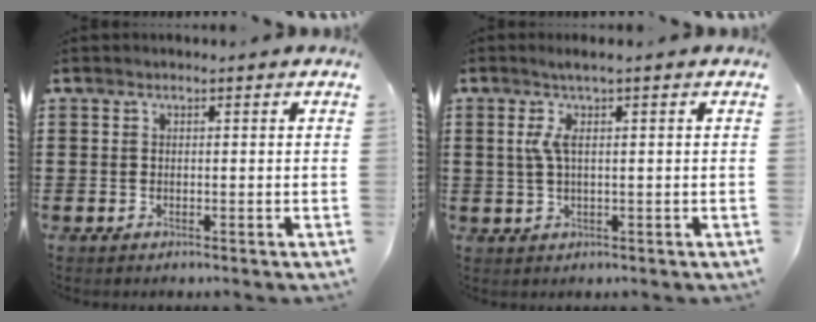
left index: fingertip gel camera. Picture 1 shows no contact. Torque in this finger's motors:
{"motor_torque": [0.56, -0.53, 0.18, 0.11]}